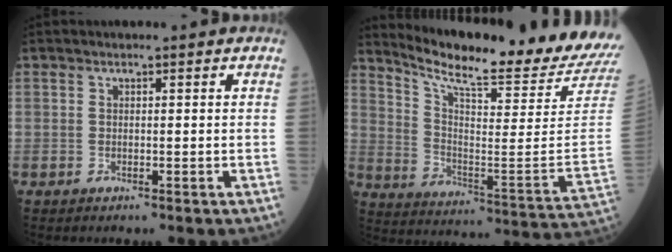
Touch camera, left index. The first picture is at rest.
{"total": 22.3, "force": [21.0, -1.5, 7.5], "torque": [-0.151, -0.121, 0.291]}